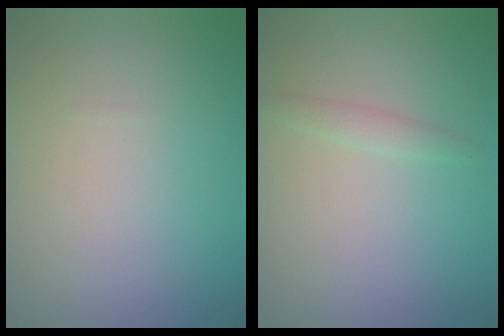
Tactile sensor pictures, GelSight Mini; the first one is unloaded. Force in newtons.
{"total": 1.2, "press": 1.2, "slide": 0.1}